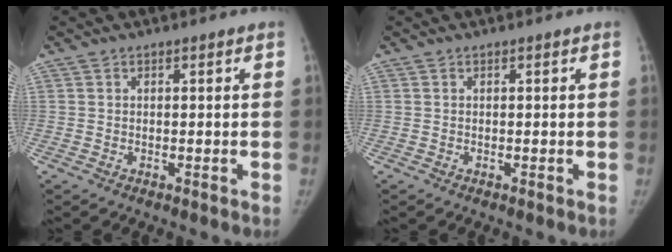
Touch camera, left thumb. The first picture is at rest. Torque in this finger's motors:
{"motor_torque": [0.00, 0.00, 0.07, -0.07, 0.00]}